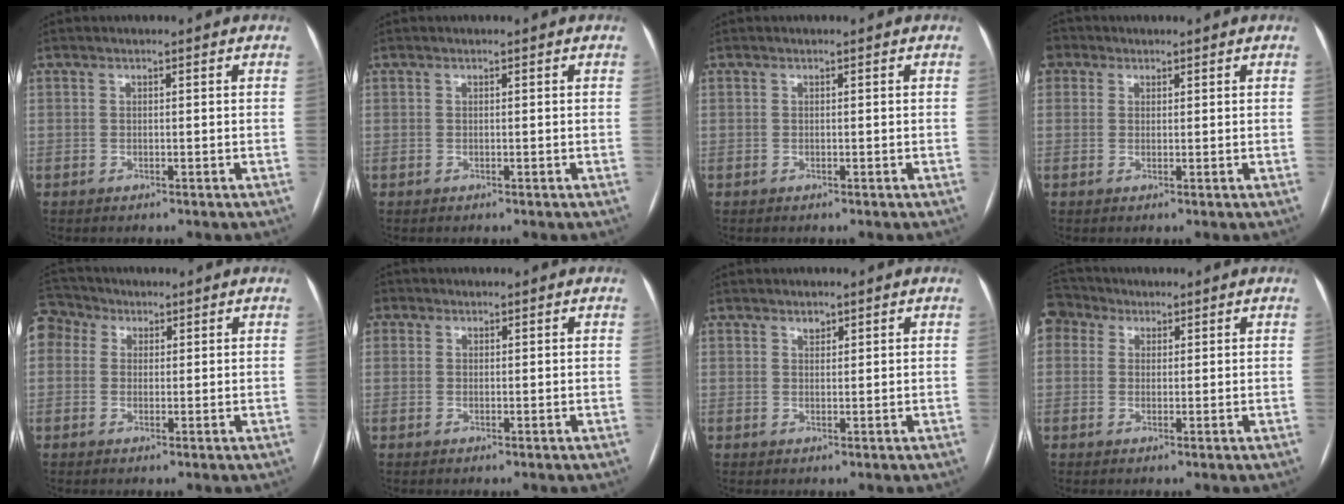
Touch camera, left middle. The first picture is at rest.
{"total": 0.0}
{"total": 0.0}
{"total": 3.2, "force": [1.4, 2.7, 0.8], "torque": [-0.014, 0.016, 0.024]}
{"total": 8.9, "force": [3.7, 7.3, 3.5], "torque": [-0.096, 0.047, 0.070]}
{"total": 2.0, "force": [0.7, 1.8, 0.4], "torque": [0.000, 0.006, 0.008]}
{"total": 1.2, "force": [0.9, 0.6, 0.5], "torque": [-0.010, -0.001, 0.015]}
{"total": 5.4, "force": [3.0, 4.2, 1.7], "torque": [-0.041, 0.033, 0.062]}